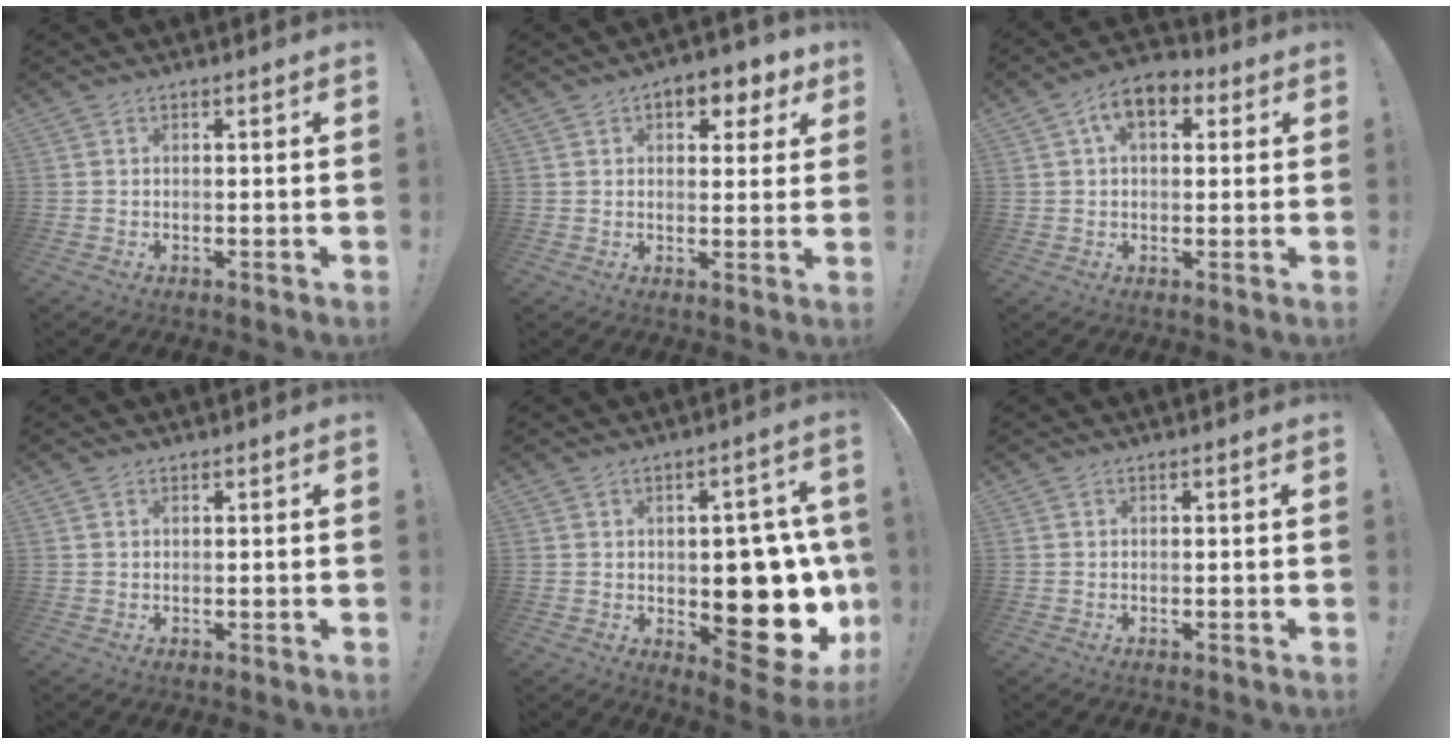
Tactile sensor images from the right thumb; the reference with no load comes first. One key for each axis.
{"total": 6.7, "fx": 3.3, "fy": 4.2, "fz": 4.1, "tx": -0.038, "ty": -0.016, "tz": 0.054}
{"total": 8.6, "fx": 3.5, "fy": 4.9, "fz": 6.2, "tx": -0.097, "ty": 0.000, "tz": 0.062}
{"total": 0.6, "fx": 0.4, "fy": 0.3, "fz": 0.3, "tx": -0.005, "ty": 0.000, "tz": 0.009}
{"total": 16.0, "fx": -2.0, "fy": 9.7, "fz": 12.6, "tx": -0.132, "ty": 0.007, "tz": -0.014}
{"total": 0.0}